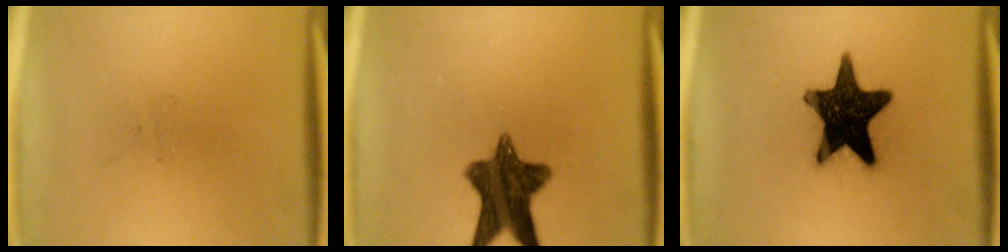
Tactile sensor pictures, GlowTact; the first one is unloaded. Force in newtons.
{"total": 11.4}
{"total": 17.4}